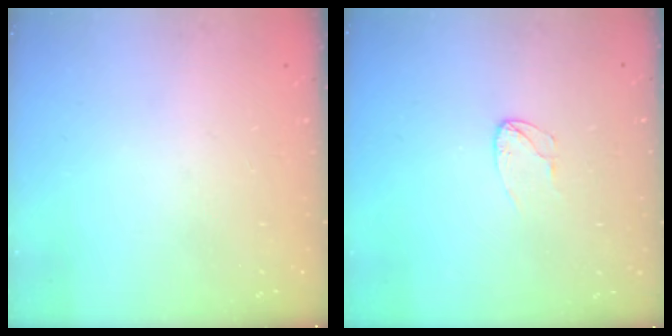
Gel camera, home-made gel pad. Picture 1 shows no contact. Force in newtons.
{"total": 4.0, "press": 3.9, "slide": 0.3}